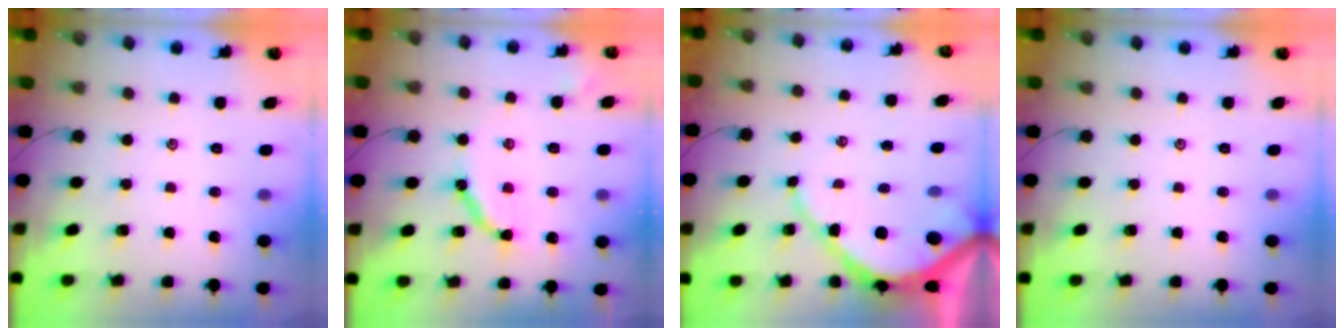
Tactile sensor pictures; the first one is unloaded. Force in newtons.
{"total": 9.8, "press": 9.7, "slide": 1.1}
{"total": 9.6, "press": 9.5, "slide": 1.0}
{"total": 0.0}